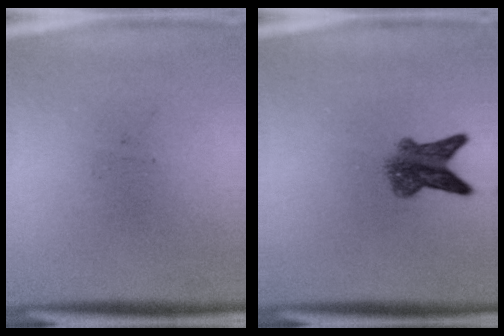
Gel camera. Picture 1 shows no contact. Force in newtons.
{"total": 5.0}